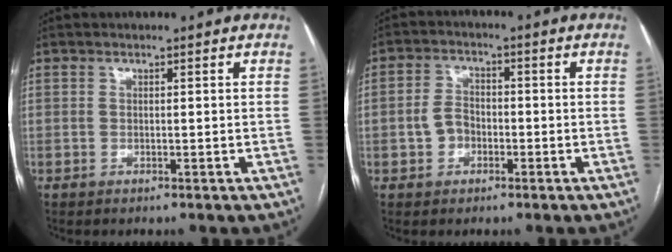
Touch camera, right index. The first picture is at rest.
{"total": 4.1, "force": [-1.2, 3.2, 2.3], "torque": [-0.051, 0.016, -0.020]}